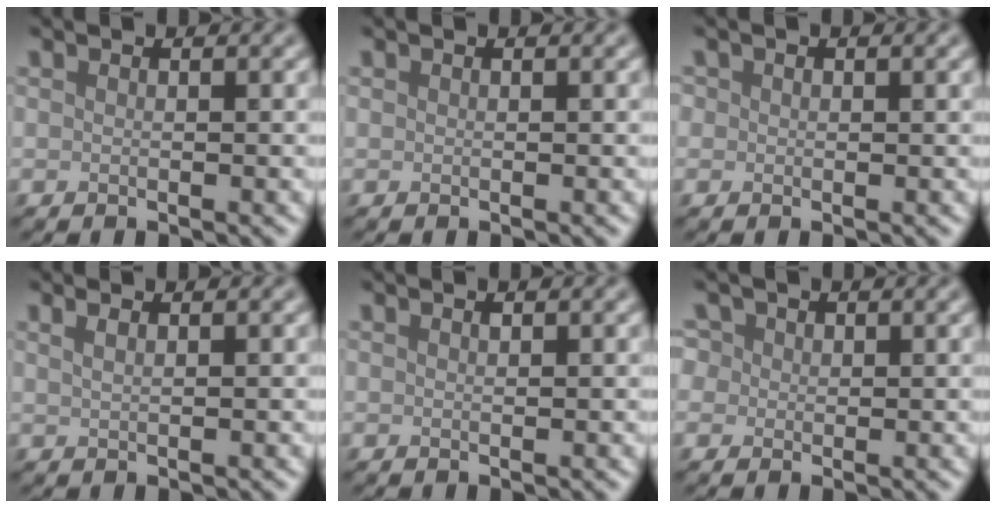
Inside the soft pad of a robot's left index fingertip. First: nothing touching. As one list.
[{"total": 0.0}, {"total": 1.0, "force": [0.4, 0.8, 0.4], "torque": [-0.001, -0.001, 0.003]}, {"total": 1.2, "force": [0.8, 0.5, 0.7], "torque": [-0.015, 0.001, 0.012]}, {"total": 0.0}, {"total": 3.3, "force": [1.5, 2.6, 1.5], "torque": [-0.027, 0.020, 0.007]}]